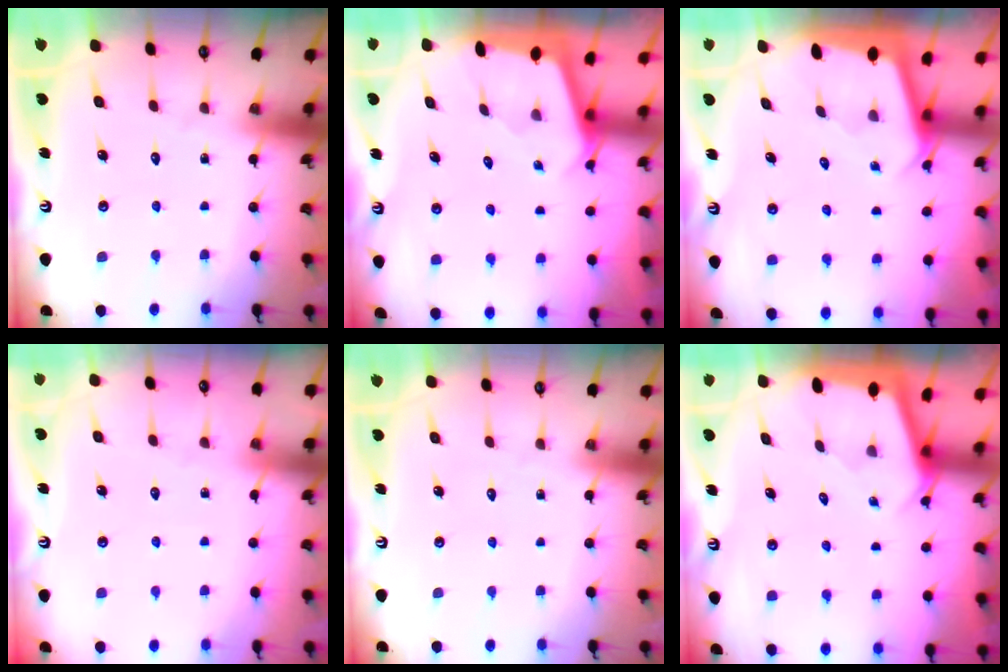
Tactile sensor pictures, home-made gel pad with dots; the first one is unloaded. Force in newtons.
{"total": 2.0, "press": 2.0, "slide": 0.2}
{"total": 2.0, "press": 2.0, "slide": 0.1}
{"total": 1.8, "press": 1.8, "slide": 0.4}
{"total": 0.0}
{"total": 2.0, "press": 2.0, "slide": 0.1}